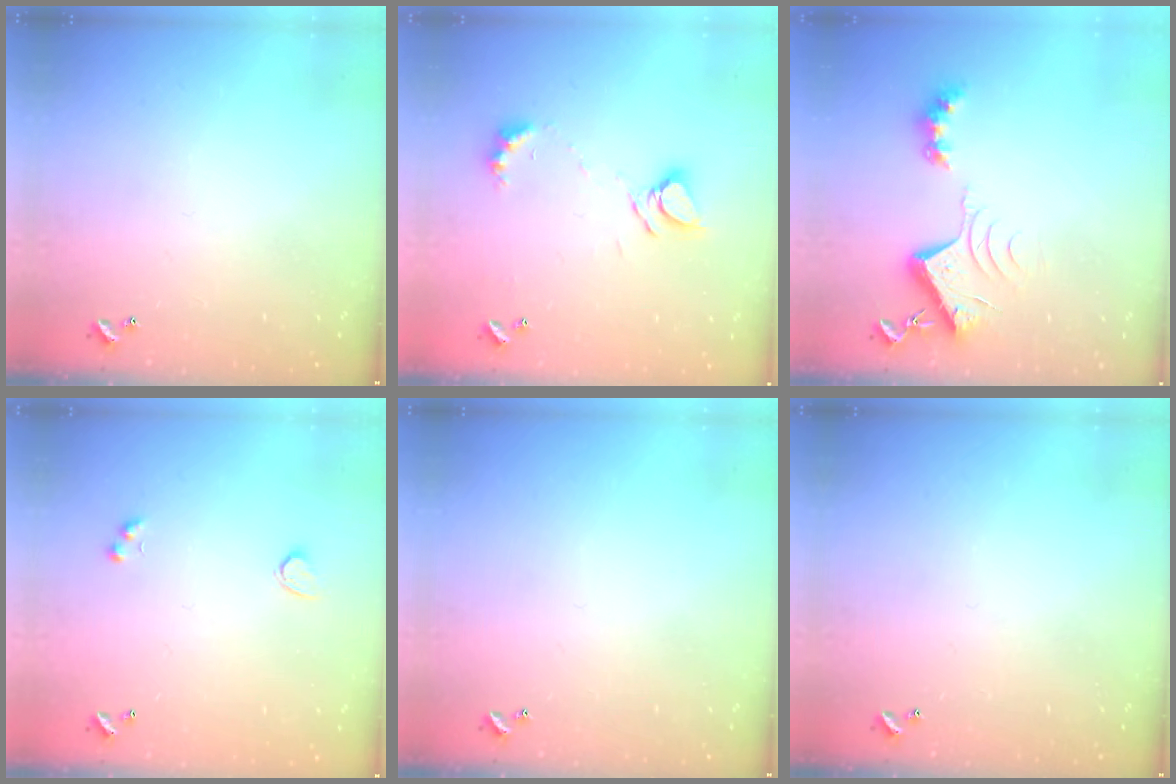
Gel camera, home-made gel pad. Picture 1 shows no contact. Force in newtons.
{"total": 7.0, "press": 7.0, "slide": 0.8}
{"total": 8.0, "press": 8.0, "slide": 0.9}
{"total": 1.9, "press": 1.5, "slide": 1.1}
{"total": 0.0}
{"total": 0.0}